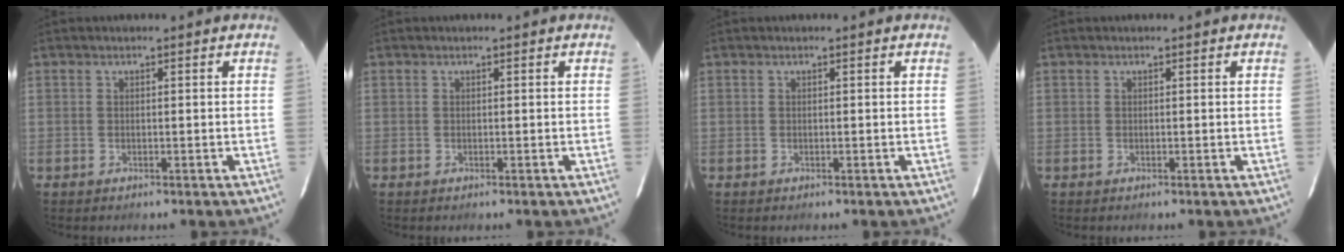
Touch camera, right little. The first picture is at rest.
{"total": 0.0}
{"total": 0.0}
{"total": 0.0}